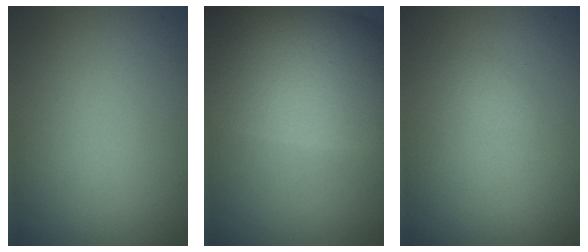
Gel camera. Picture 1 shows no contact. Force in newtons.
{"total": 13.6, "press": 13.6, "slide": 0.3}
{"total": 0.6, "press": 0.6, "slide": 0.1}